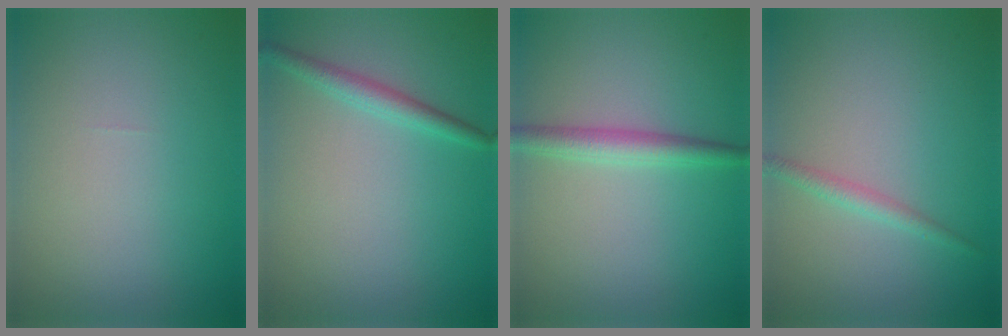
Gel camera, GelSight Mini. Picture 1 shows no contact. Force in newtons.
{"total": 1.9, "press": 1.9, "slide": 0.2}
{"total": 2.5, "press": 2.5, "slide": 0.1}
{"total": 1.4, "press": 1.4, "slide": 0.0}